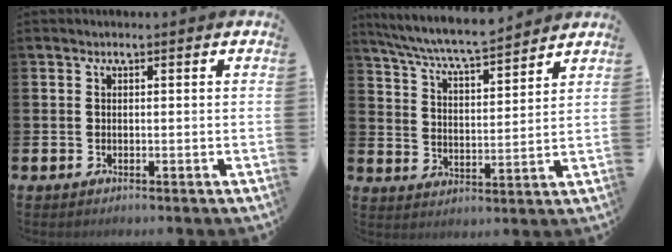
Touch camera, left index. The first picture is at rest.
{"total": 7.5, "force": [7.1, 0.3, 2.3], "torque": [-0.072, -0.046, 0.126]}